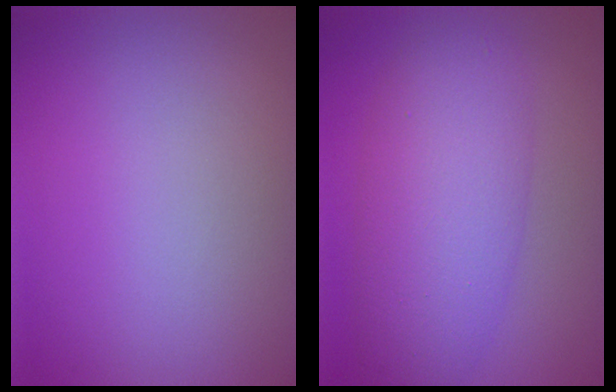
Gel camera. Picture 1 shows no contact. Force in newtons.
{"total": 6.6, "press": 6.6, "slide": 0.2}